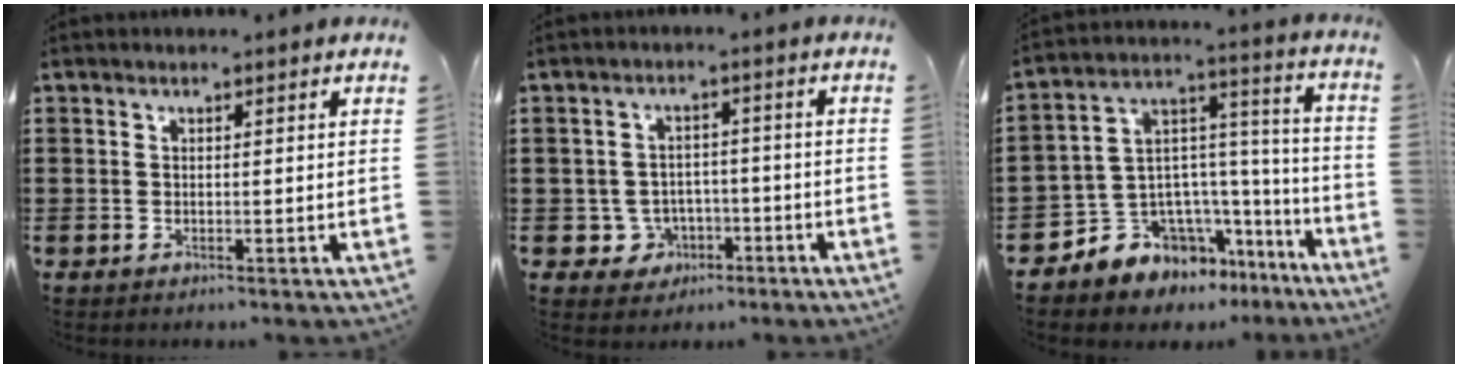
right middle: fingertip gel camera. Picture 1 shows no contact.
{"total": 4.0, "force": [-2.0, 3.3, 0.9], "torque": [-0.028, 0.008, -0.042]}
{"total": 7.9, "force": [-6.0, 5.1, 0.3], "torque": [-0.044, -0.013, -0.116]}